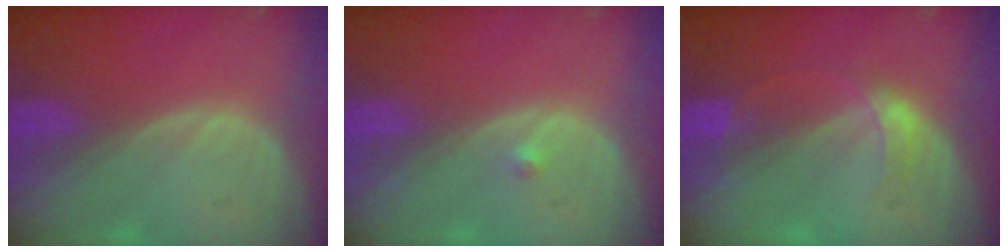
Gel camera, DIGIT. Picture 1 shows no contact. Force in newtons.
{"total": 0.7, "press": 0.5, "slide": 0.4}
{"total": 2.9, "press": 2.9, "slide": 0.1}